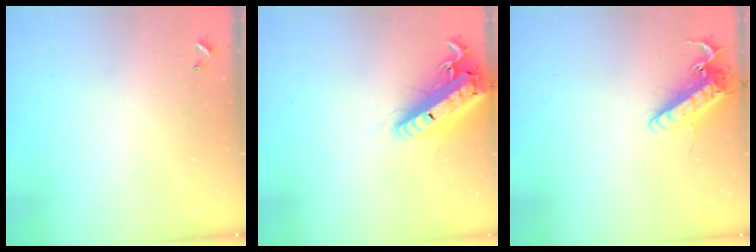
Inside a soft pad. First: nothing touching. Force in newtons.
{"total": 20.0, "press": 19.7, "slide": 4.0}
{"total": 13.4, "press": 13.2, "slide": 2.5}